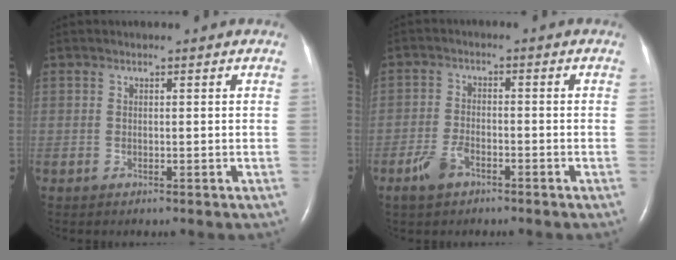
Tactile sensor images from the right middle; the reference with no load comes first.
{"total": 3.9, "force": [-2.5, 1.8, 2.4], "torque": [-0.059, -0.001, -0.045]}